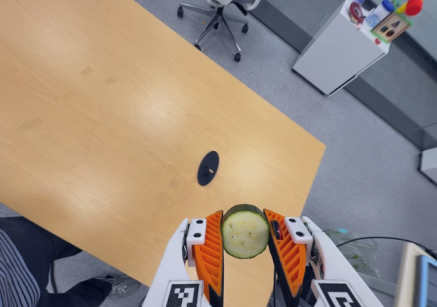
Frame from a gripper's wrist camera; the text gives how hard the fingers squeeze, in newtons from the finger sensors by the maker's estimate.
{"total": 10.5, "left": 9.9, "right": 11.1}